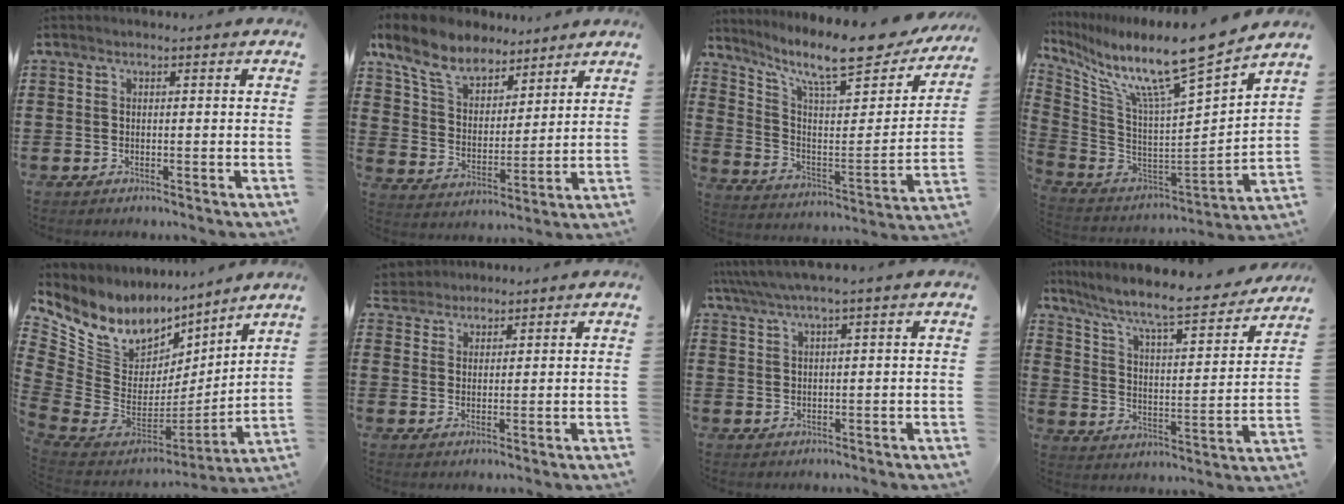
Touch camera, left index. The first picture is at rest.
{"total": 9.2, "force": [7.5, 3.6, 3.9], "torque": [-0.110, -0.026, 0.137]}
{"total": 11.8, "force": [9.2, 2.3, 7.0], "torque": [-0.141, -0.067, 0.149]}
{"total": 12.2, "force": [9.7, 0.1, 7.4], "torque": [-0.156, -0.080, 0.152]}
{"total": 9.8, "force": [6.1, 7.0, 3.3], "torque": [-0.105, -0.054, 0.112]}
{"total": 2.8, "force": [2.5, 1.0, -0.6], "torque": [-0.001, -0.001, 0.049]}
{"total": 2.9, "force": [2.0, -0.2, 2.1], "torque": [-0.045, -0.001, 0.035]}
{"total": 8.4, "force": [7.0, 0.7, 4.6], "torque": [-0.116, -0.045, 0.110]}